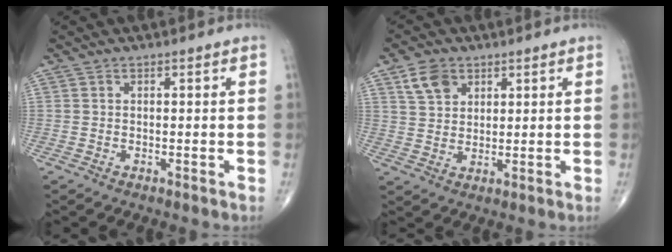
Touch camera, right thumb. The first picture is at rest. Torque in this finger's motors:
{"motor_torque": [-0.31, 0.51, -0.06, 0.21, 0.03]}